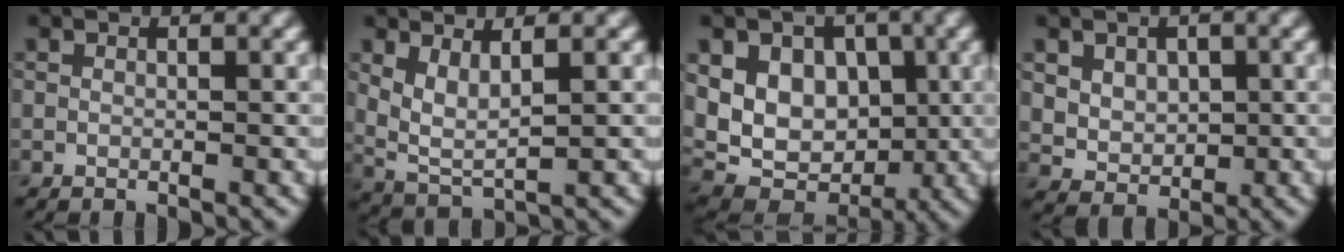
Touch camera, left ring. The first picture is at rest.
{"total": 3.2, "force": [1.2, 1.1, 2.7], "torque": [-0.064, -0.011, 0.029]}
{"total": 9.7, "force": [1.6, 7.3, 6.1], "torque": [-0.092, 0.011, 0.016]}
{"total": 4.2, "force": [1.3, 3.2, 2.3], "torque": [-0.050, 0.002, 0.030]}